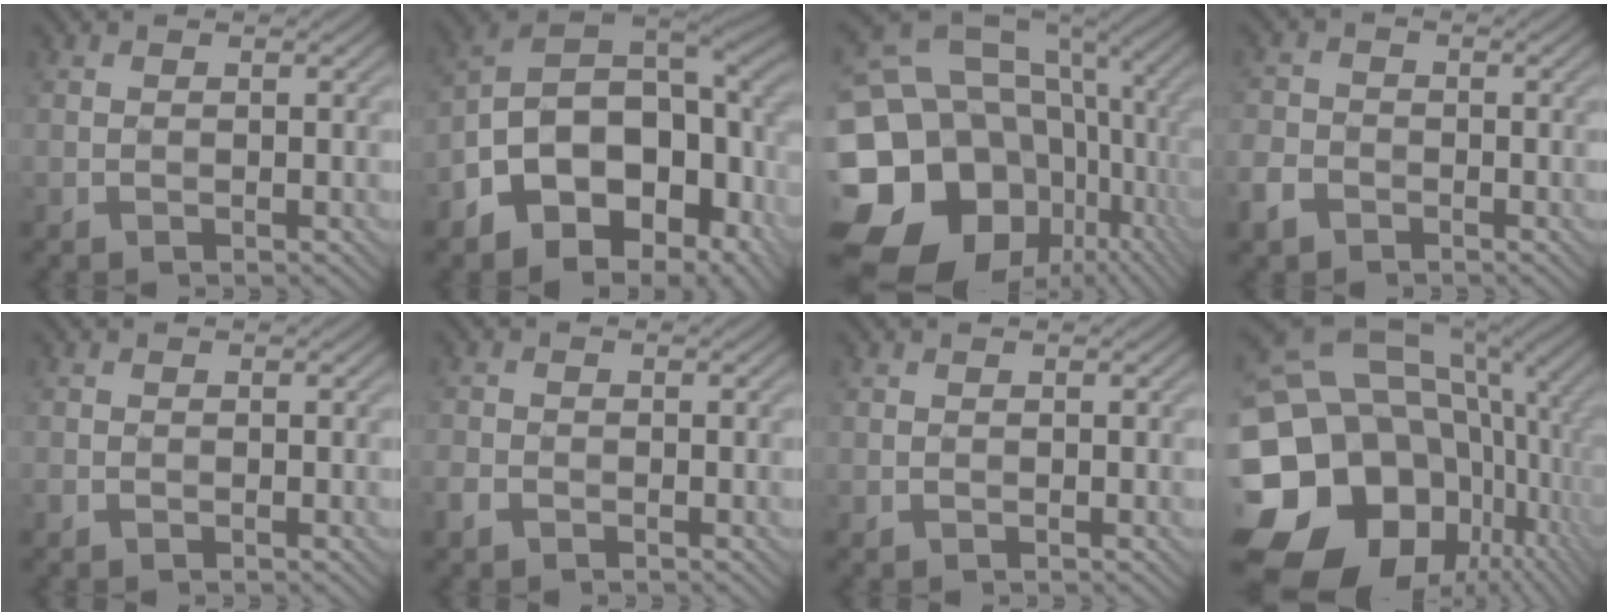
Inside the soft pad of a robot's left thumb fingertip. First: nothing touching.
{"total": 16.5, "force": [-5.8, 10.2, 11.5], "torque": [-0.209, -0.019, -0.092]}
{"total": 22.6, "force": [-6.0, 18.5, 11.6], "torque": [-0.248, -0.020, -0.091]}
{"total": 3.6, "force": [-2.2, 2.5, 1.3], "torque": [-0.041, -0.003, -0.051]}
{"total": 0.7, "force": [-0.4, 0.4, 0.4], "torque": [-0.012, 0.000, -0.008]}
{"total": 2.2, "force": [-1.3, 1.4, 1.1], "torque": [-0.030, -0.002, -0.032]}
{"total": 0.0}
{"total": 22.7, "force": [-3.9, 18.6, 12.4], "torque": [-0.267, 0.000, -0.065]}